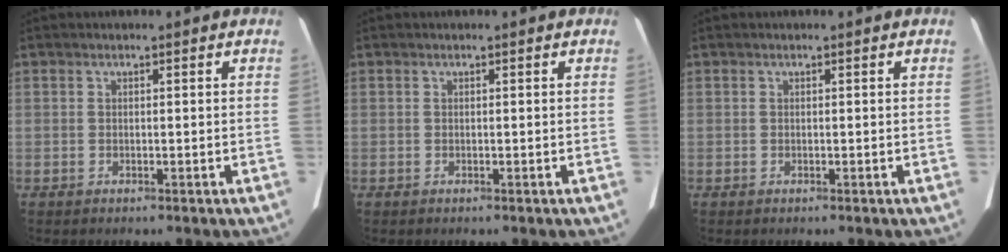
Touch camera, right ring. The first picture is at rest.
{"total": 0.0}
{"total": 0.0}